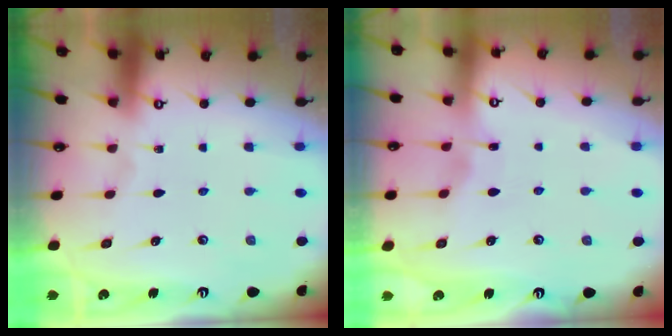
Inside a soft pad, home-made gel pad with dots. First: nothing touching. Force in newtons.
{"total": 2.8, "press": 2.8, "slide": 0.4}